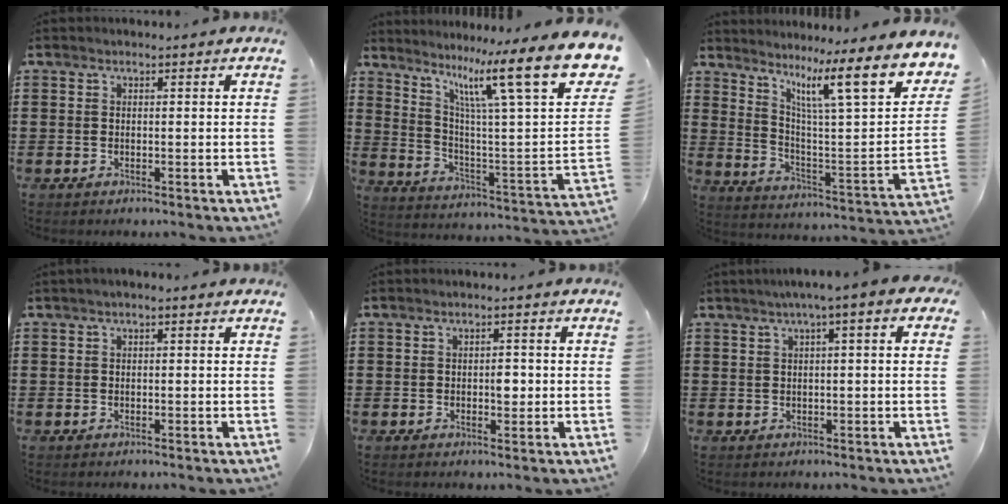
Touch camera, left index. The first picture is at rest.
{"total": 16.3, "force": [9.0, 2.0, 13.4], "torque": [-0.256, -0.057, 0.133]}
{"total": 13.0, "force": [7.9, 1.5, 10.3], "torque": [-0.188, -0.062, 0.115]}
{"total": 0.5, "force": [-0.1, 0.2, 0.5], "torque": [-0.009, -0.001, -0.001]}
{"total": 1.8, "force": [-0.2, 1.1, 1.5], "torque": [-0.020, 0.002, -0.006]}
{"total": 3.1, "force": [0.7, 0.0, 3.0], "torque": [-0.057, 0.000, 0.011]}